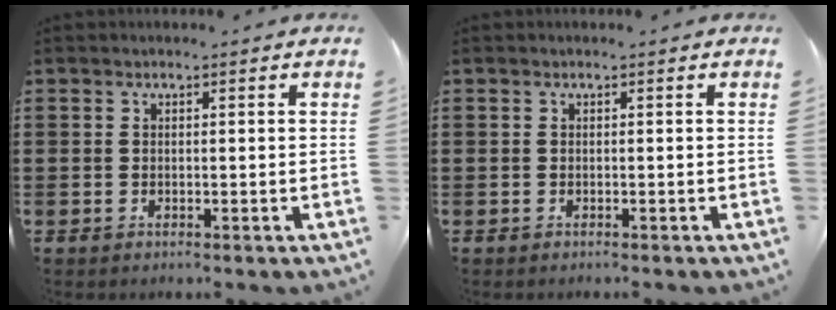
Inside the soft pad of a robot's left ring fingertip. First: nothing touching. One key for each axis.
{"total": 0.0}